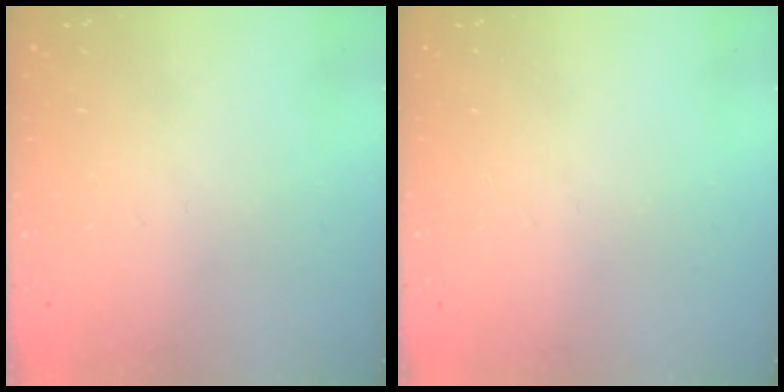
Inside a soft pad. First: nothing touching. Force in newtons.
{"total": 0.0}